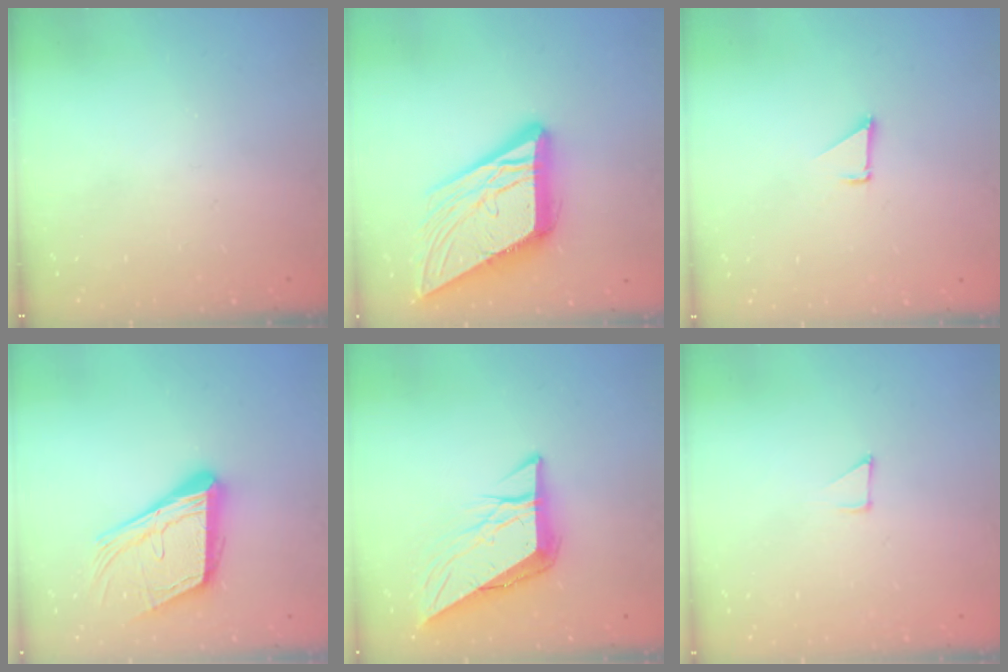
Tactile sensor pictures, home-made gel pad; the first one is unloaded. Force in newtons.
{"total": 18.7, "press": 18.6, "slide": 2.1}
{"total": 1.1, "press": 1.1, "slide": 0.1}
{"total": 18.7, "press": 18.4, "slide": 3.0}
{"total": 8.9, "press": 8.9, "slide": 0.9}
{"total": 2.8, "press": 2.8, "slide": 0.2}